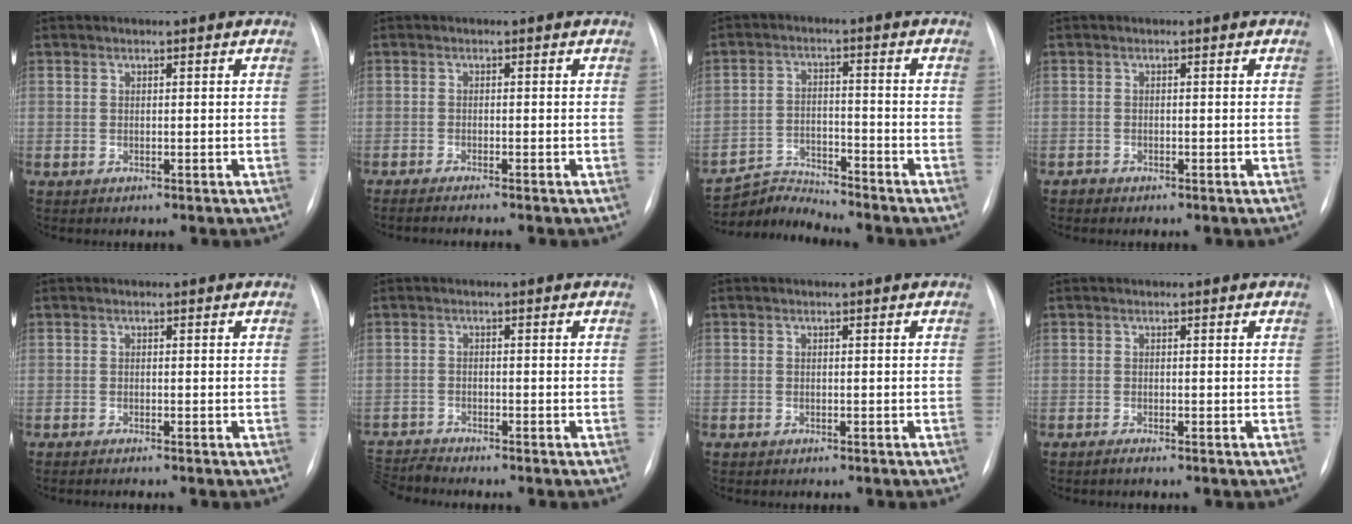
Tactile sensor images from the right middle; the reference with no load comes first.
{"total": 4.5, "force": [-3.9, -0.4, 2.3], "torque": [-0.025, -0.007, -0.055]}
{"total": 5.9, "force": [-5.5, -1.1, -1.7], "torque": [0.020, -0.003, -0.100]}
{"total": 0.6, "force": [-0.5, 0.2, -0.1], "torque": [0.003, 0.000, -0.012]}
{"total": 2.4, "force": [-2.0, -0.1, 1.3], "torque": [-0.013, -0.003, -0.024]}
{"total": 4.3, "force": [-4.0, -1.3, -0.5], "torque": [0.005, -0.014, -0.078]}
{"total": 0.8, "force": [-0.6, 0.6, 0.0], "torque": [-0.008, 0.003, -0.009]}
{"total": 0.8, "force": [-0.7, -0.1, 0.3], "torque": [-0.007, -0.002, -0.013]}